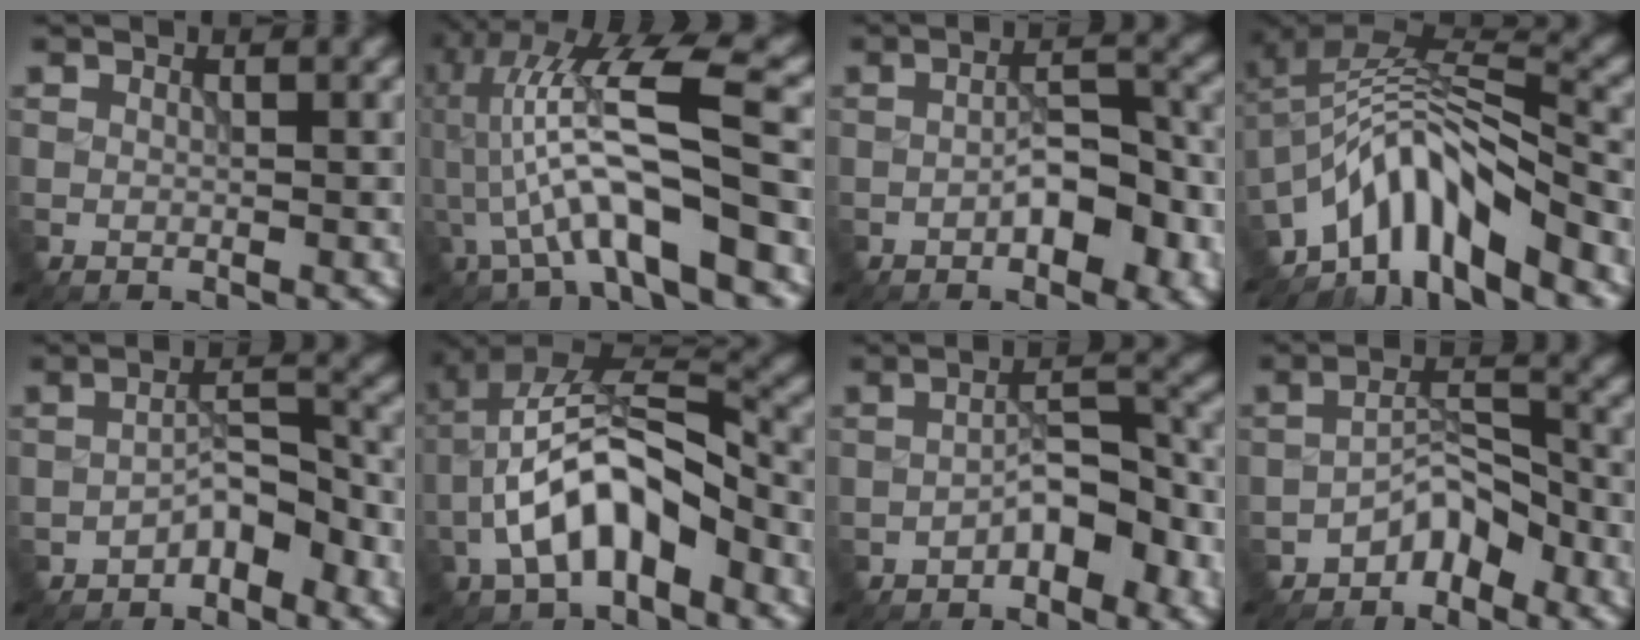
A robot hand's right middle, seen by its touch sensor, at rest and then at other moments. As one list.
[{"total": 9.7, "force": [-1.7, 1.9, 9.3], "torque": [-0.179, 0.026, -0.033]}, {"total": 5.1, "force": [-1.8, 2.1, 4.3], "torque": [-0.066, 0.009, -0.029]}, {"total": 9.6, "force": [-5.9, 3.0, 6.9], "torque": [-0.107, 0.011, -0.114]}, {"total": 3.3, "force": [-2.1, 1.2, 2.2], "torque": [-0.029, 0.020, -0.040]}, {"total": 9.1, "force": [-3.1, 4.1, 7.5], "torque": [-0.144, 0.025, -0.059]}, {"total": 4.5, "force": [-2.1, 1.9, 3.5], "torque": [-0.050, 0.019, -0.037]}, {"total": 3.3, "force": [-2.4, 1.3, 1.8], "torque": [-0.020, 0.022, -0.047]}]